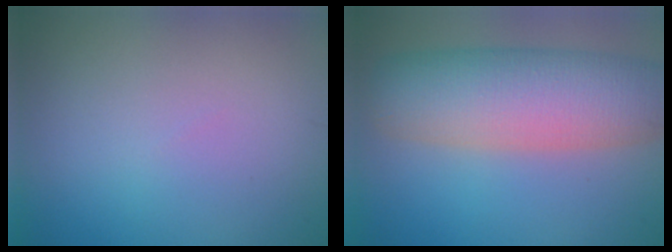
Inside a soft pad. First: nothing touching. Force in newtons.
{"total": 9.0, "press": 9.0, "slide": 0.7}